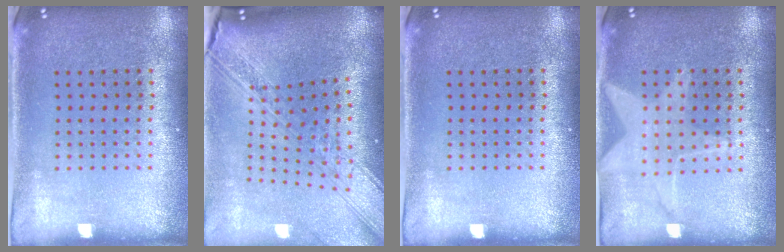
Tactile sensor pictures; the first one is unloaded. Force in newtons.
{"total": 3.7, "press": 2.7, "slide": 2.6}
{"total": 0.0}
{"total": 1.4, "press": 1.4, "slide": 0.2}